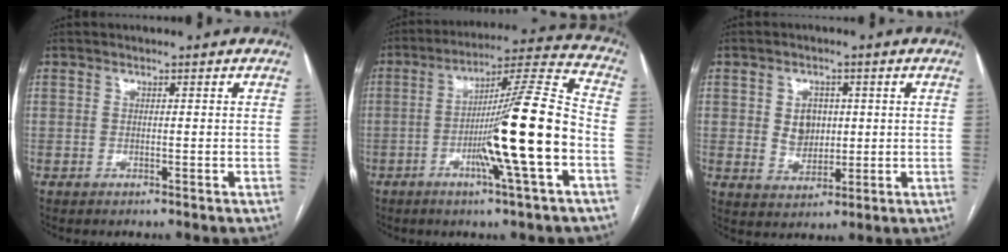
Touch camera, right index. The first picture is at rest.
{"total": 16.1, "force": [-4.3, -0.9, 15.5], "torque": [-0.252, 0.004, -0.078]}
{"total": 4.9, "force": [0.9, 3.9, 2.9], "torque": [-0.047, 0.006, 0.027]}